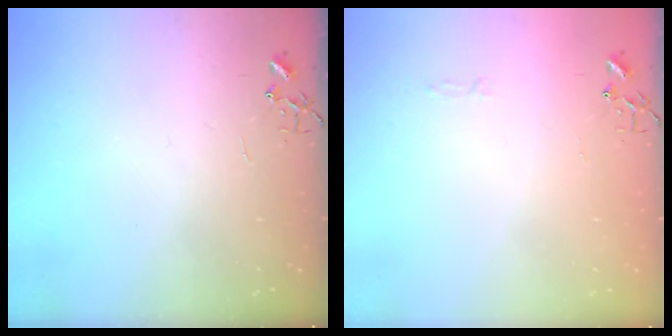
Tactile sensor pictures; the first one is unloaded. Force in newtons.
{"total": 2.8, "press": 2.8, "slide": 0.4}